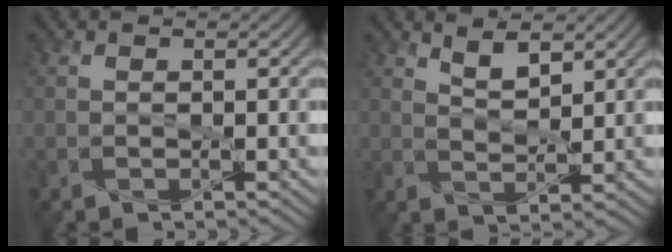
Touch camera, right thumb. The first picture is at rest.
{"total": 3.6, "force": [2.4, 1.3, 2.4], "torque": [-0.054, -0.004, 0.049]}